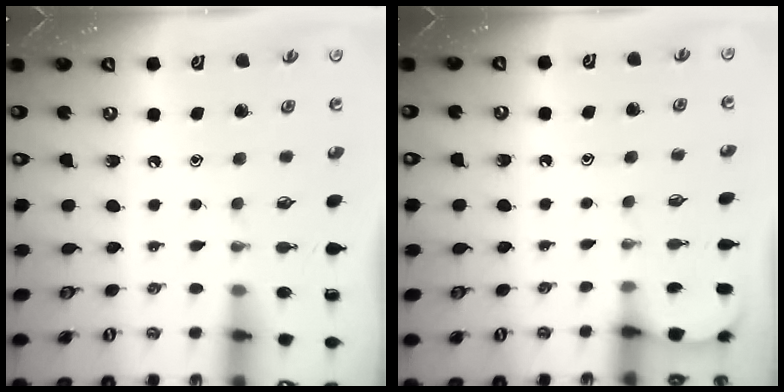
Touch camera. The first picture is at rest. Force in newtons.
{"total": 1.8, "press": 1.8, "slide": 0.2}